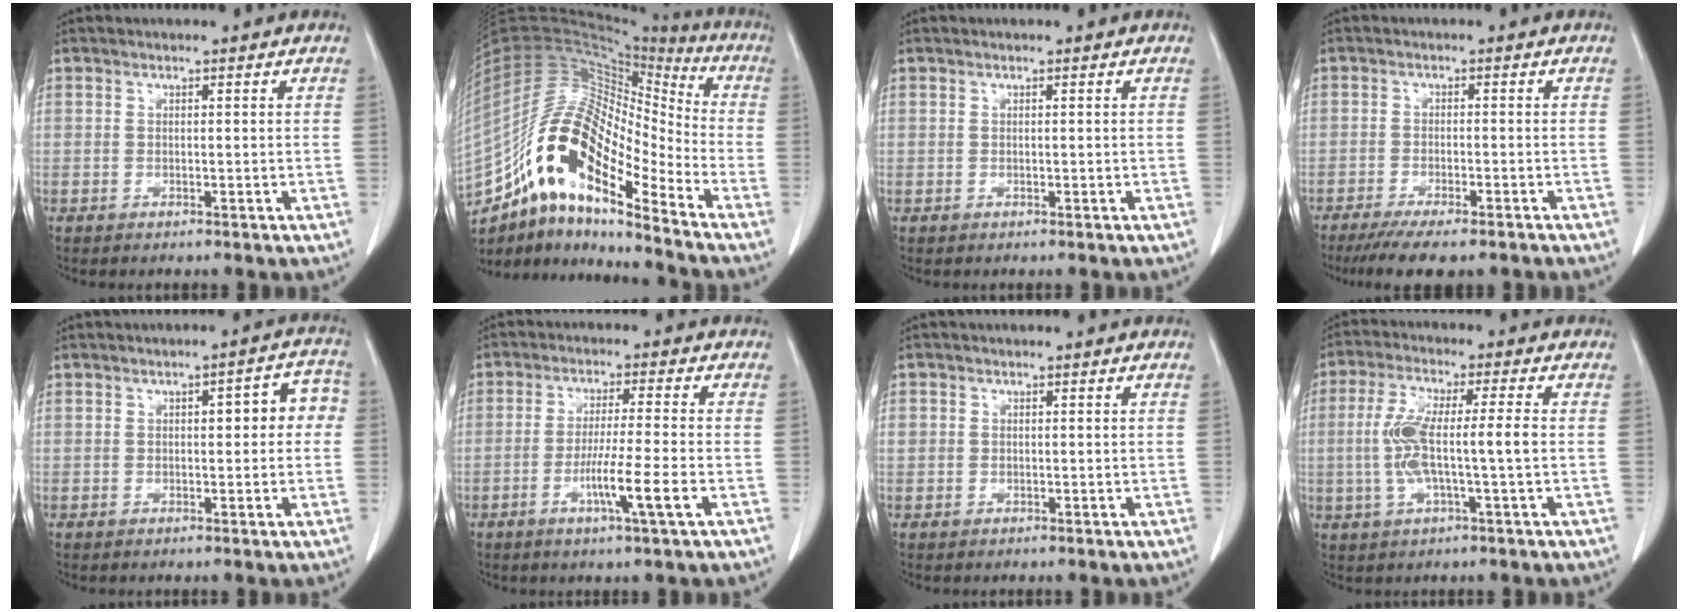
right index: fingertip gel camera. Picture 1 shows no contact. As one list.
[{"total": 19.8, "force": [-12.1, 5.8, 14.6], "torque": [-0.286, 0.037, -0.215]}, {"total": 0.0}, {"total": 9.4, "force": [-7.5, 1.9, 5.4], "torque": [-0.073, -0.013, -0.113]}, {"total": 6.0, "force": [0.9, 2.3, 5.4], "torque": [-0.056, 0.033, 0.006]}, {"total": 7.4, "force": [-2.6, -0.9, 6.9], "torque": [-0.121, -0.016, -0.051]}, {"total": 1.1, "force": [0.2, 1.0, 0.3], "torque": [0.000, 0.009, 0.004]}, {"total": 8.7, "force": [-0.6, 0.8, 8.6], "torque": [-0.178, 0.012, -0.014]}]